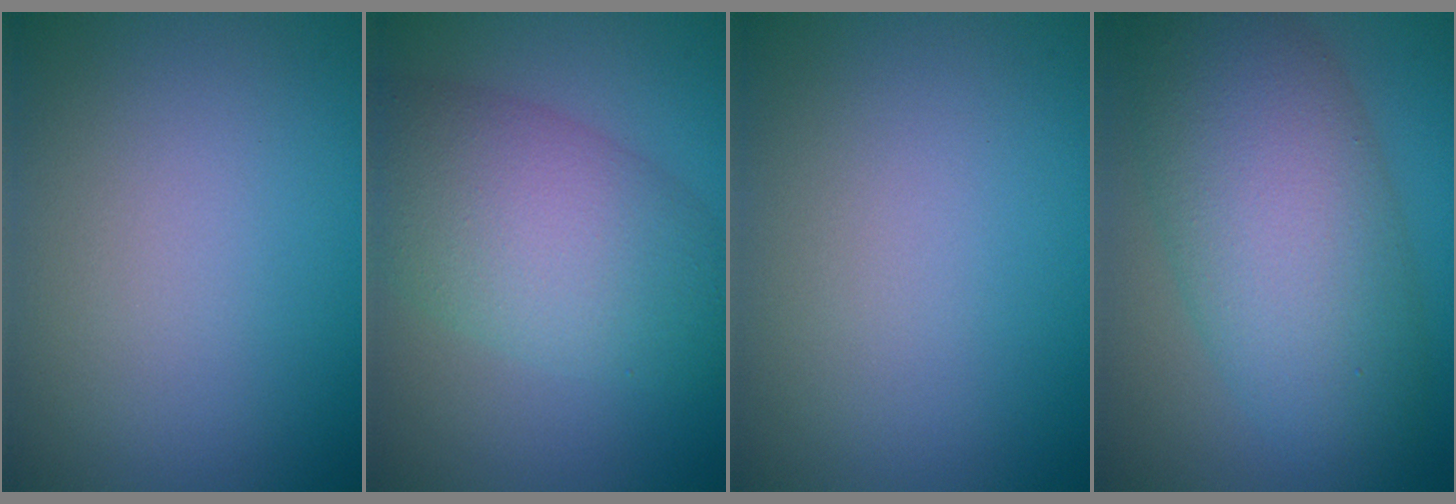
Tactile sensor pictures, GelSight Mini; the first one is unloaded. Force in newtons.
{"total": 7.9, "press": 7.9, "slide": 0.1}
{"total": 0.0}
{"total": 9.2, "press": 9.2, "slide": 0.4}